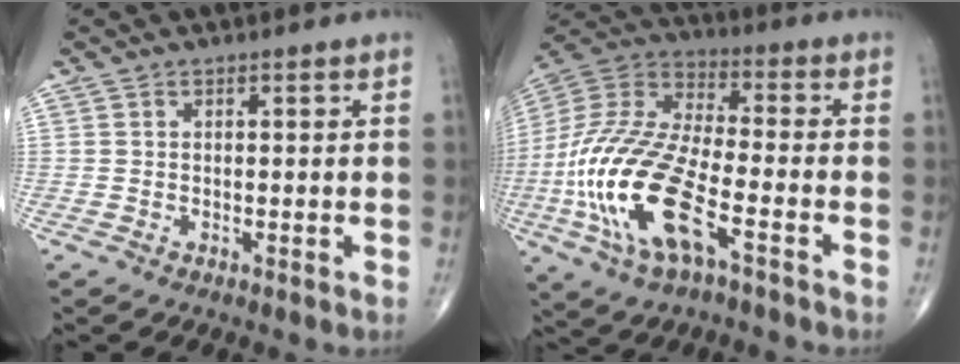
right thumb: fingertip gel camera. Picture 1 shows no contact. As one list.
[{"total": 22.4, "force": [-7.7, 8.6, 19.1], "torque": [-0.435, 0.015, -0.143]}]